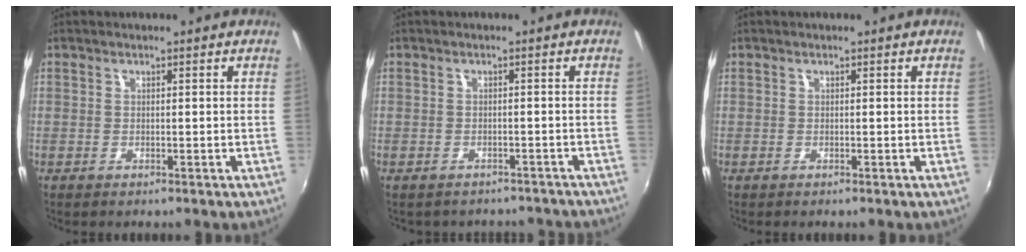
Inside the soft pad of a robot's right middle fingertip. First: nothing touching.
{"total": 7.8, "force": [-6.9, 3.0, 2.1], "torque": [-0.042, -0.008, -0.076]}
{"total": 0.0}